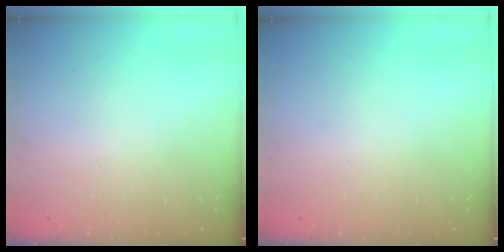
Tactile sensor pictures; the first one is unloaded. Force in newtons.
{"total": 0.0}